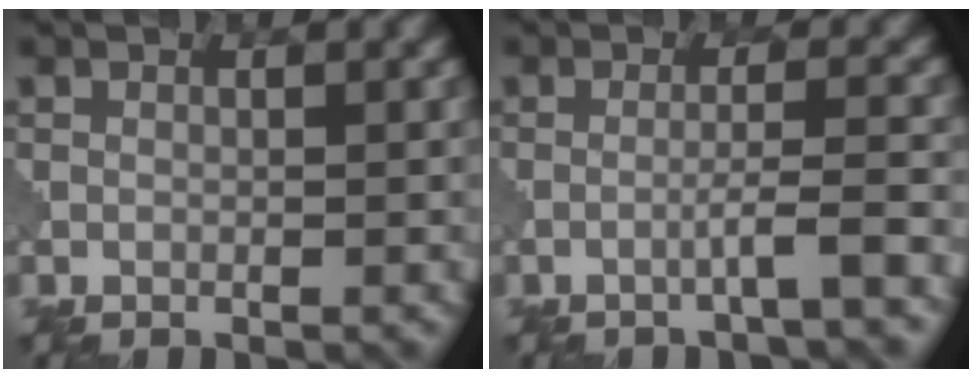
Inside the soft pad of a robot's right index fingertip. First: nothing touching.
{"total": 2.3, "force": [-1.3, -0.1, 1.8], "torque": [-0.021, 0.016, -0.031]}